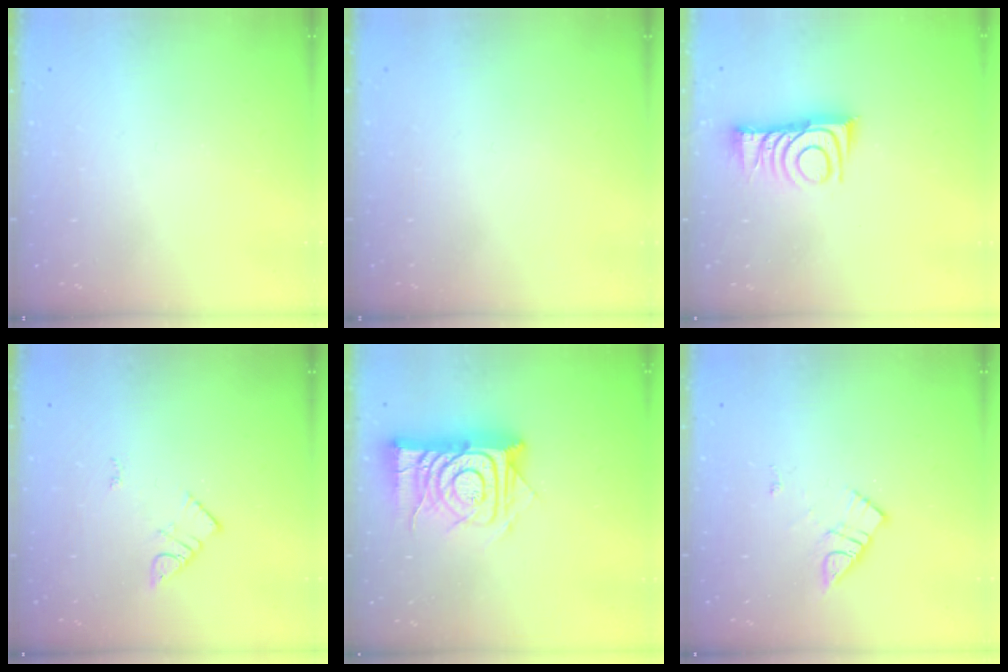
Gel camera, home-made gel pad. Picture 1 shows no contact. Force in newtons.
{"total": 1.5, "press": 1.5, "slide": 0.1}
{"total": 10.6, "press": 10.6, "slide": 0.4}
{"total": 3.0, "press": 3.0, "slide": 0.2}
{"total": 15.5, "press": 15.4, "slide": 1.2}
{"total": 9.3, "press": 9.3, "slide": 0.5}